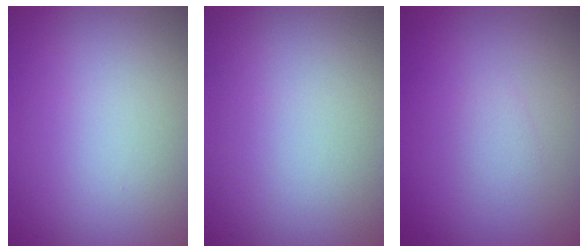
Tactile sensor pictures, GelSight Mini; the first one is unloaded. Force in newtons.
{"total": 0.0}
{"total": 0.8, "press": 0.8, "slide": 0.0}